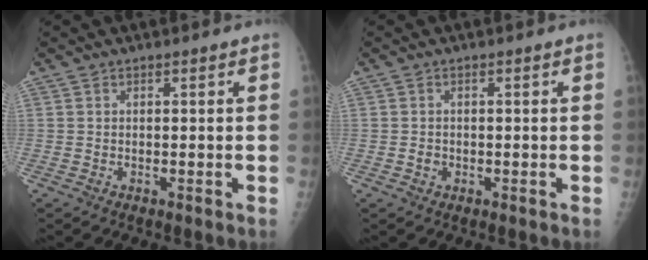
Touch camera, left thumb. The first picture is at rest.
{"total": 1.3, "force": [-0.3, 1.1, 0.5], "torque": [-0.003, 0.004, -0.004]}